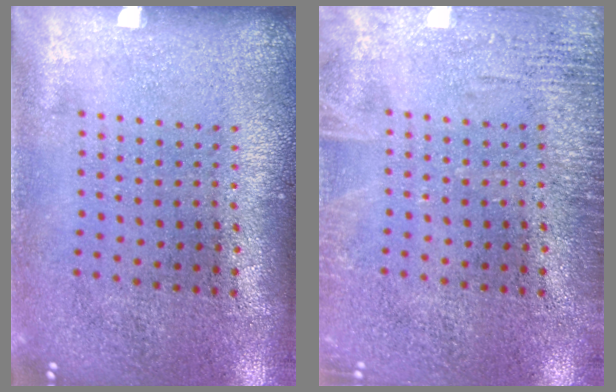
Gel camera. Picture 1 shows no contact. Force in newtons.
{"total": 2.4, "press": 2.4, "slide": 0.3}